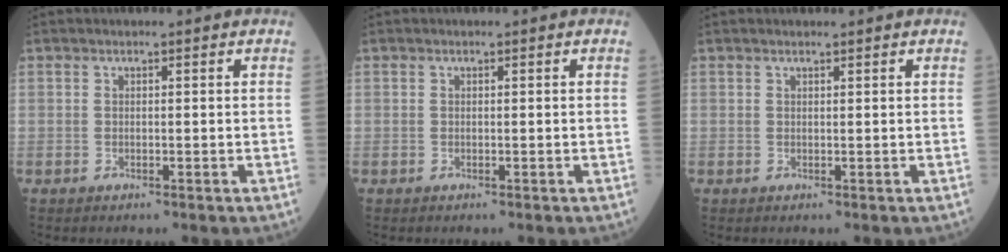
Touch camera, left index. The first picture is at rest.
{"total": 0.0}
{"total": 0.9, "force": [0.8, 0.0, 0.4], "torque": [-0.009, 0.007, 0.015]}